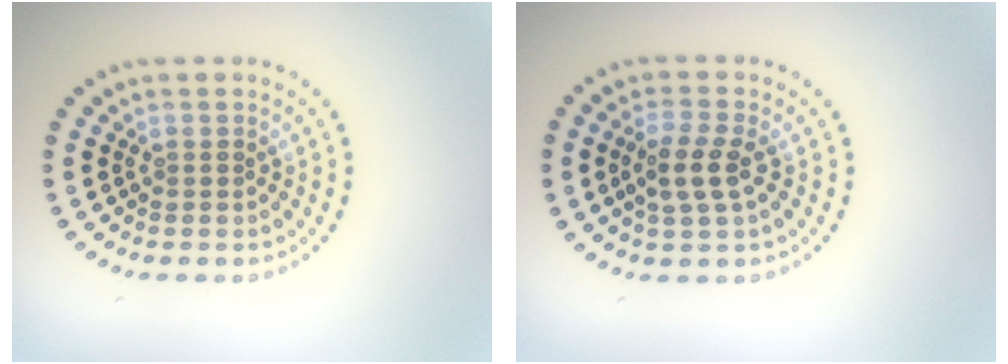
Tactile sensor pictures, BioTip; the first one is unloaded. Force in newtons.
{"total": 2.8, "press": 2.6, "slide": 1.0}